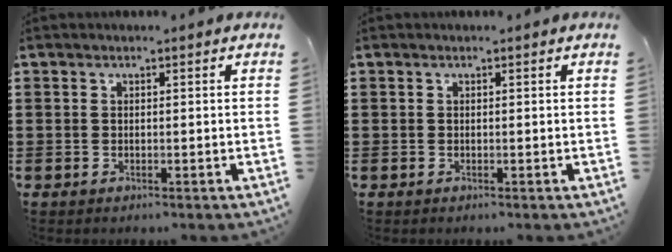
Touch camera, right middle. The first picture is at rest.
{"total": 0.0}